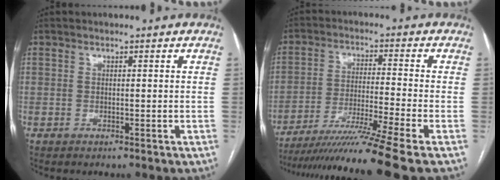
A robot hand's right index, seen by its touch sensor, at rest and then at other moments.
{"total": 13.9, "force": [-11.2, -3.4, 7.5], "torque": [-0.121, -0.039, -0.186]}